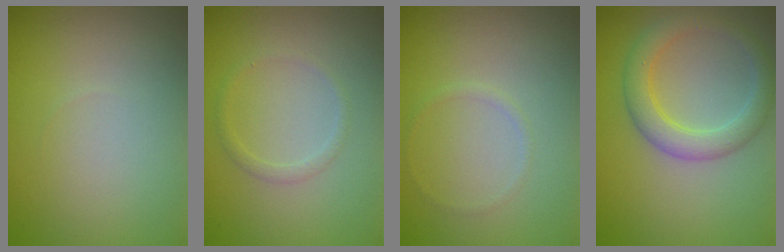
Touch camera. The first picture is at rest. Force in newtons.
{"total": 1.0, "press": 1.0, "slide": 0.1}
{"total": 0.6, "press": 0.6, "slide": 0.0}
{"total": 3.7, "press": 3.7, "slide": 0.2}